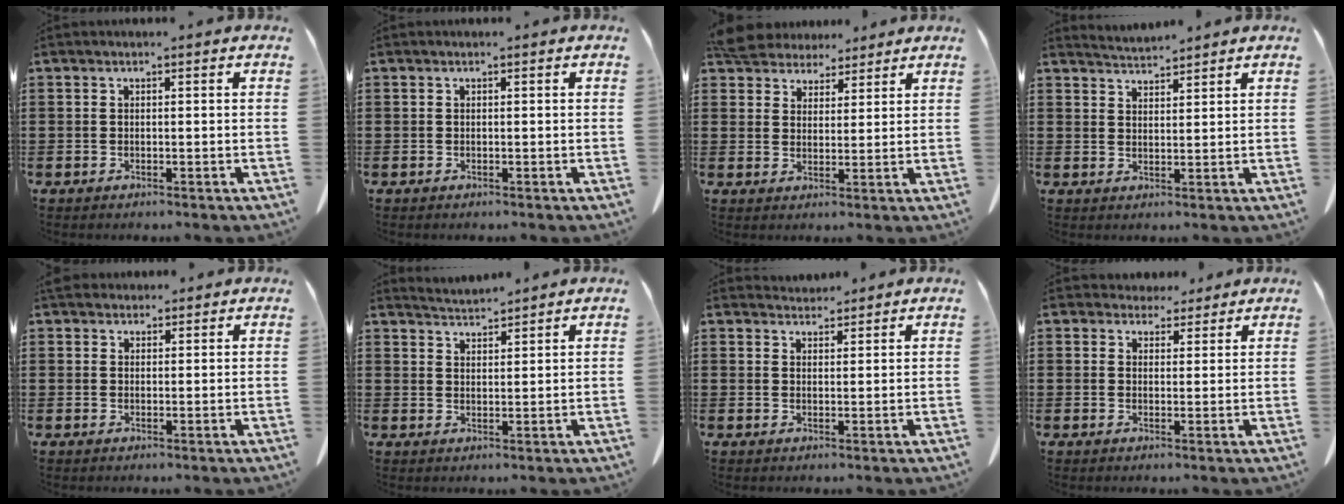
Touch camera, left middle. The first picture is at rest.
{"total": 0.0}
{"total": 5.6, "force": [5.2, 2.0, 0.7], "torque": [-0.037, -0.010, 0.101]}
{"total": 2.9, "force": [2.8, -0.2, 0.0], "torque": [-0.009, -0.012, 0.053]}
{"total": 2.8, "force": [2.4, 1.2, 0.6], "torque": [-0.020, 0.001, 0.047]}
{"total": 3.0, "force": [3.0, -0.2, 0.0], "torque": [-0.010, -0.012, 0.055]}
{"total": 2.5, "force": [2.5, 0.4, -0.1], "torque": [-0.004, -0.006, 0.048]}
{"total": 3.5, "force": [3.1, 1.5, 0.5], "torque": [-0.011, -0.003, 0.058]}